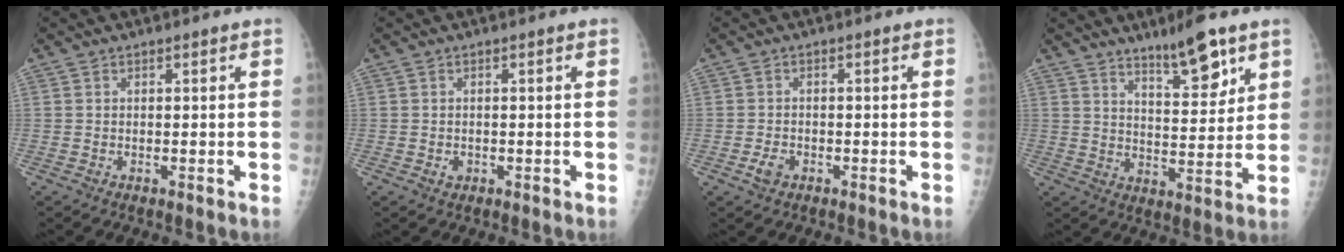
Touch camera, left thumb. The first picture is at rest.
{"total": 1.1, "force": [-0.4, 0.9, 0.4], "torque": [0.001, 0.003, -0.003]}
{"total": 2.3, "force": [-1.2, 1.6, 1.3], "torque": [-0.020, 0.003, -0.019]}
{"total": 9.9, "force": [6.7, 2.5, 6.8], "torque": [-0.090, -0.047, 0.109]}